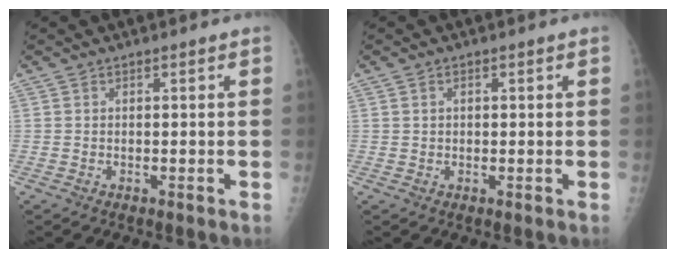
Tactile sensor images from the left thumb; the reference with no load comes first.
{"total": 1.1, "force": [0.4, 0.9, 0.5], "torque": [-0.003, 0.000, 0.006]}